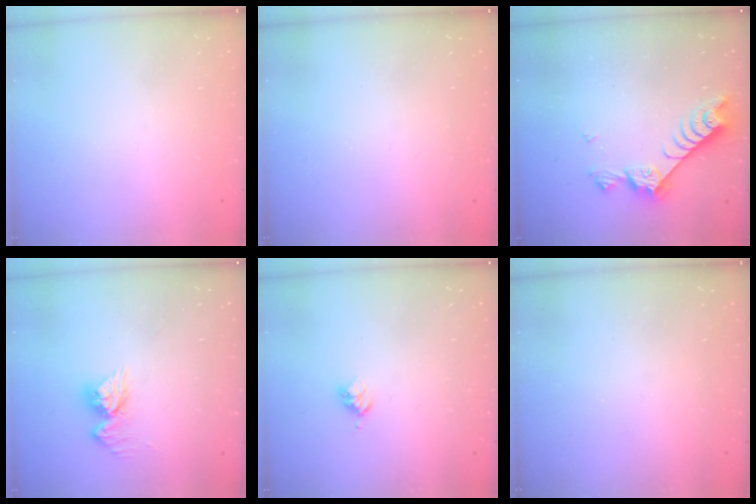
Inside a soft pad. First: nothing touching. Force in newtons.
{"total": 0.0}
{"total": 7.7, "press": 7.6, "slide": 1.2}
{"total": 9.7, "press": 9.7, "slide": 0.9}
{"total": 3.0, "press": 2.9, "slide": 0.4}
{"total": 0.0}